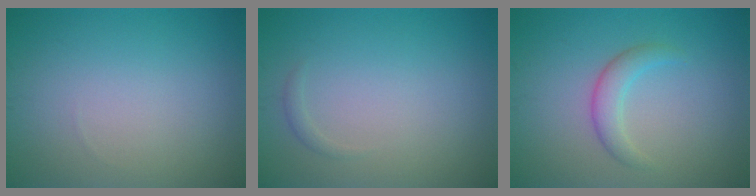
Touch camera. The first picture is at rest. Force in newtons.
{"total": 0.6, "press": 0.6, "slide": 0.0}
{"total": 2.2, "press": 2.2, "slide": 0.2}